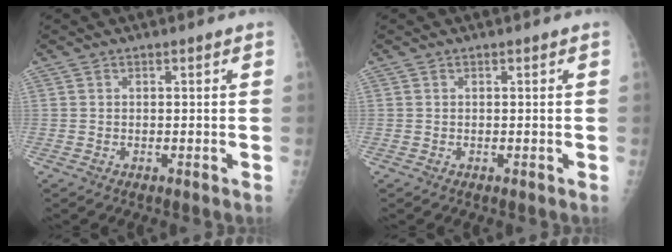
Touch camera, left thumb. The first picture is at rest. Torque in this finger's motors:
{"motor_torque": [-0.01, 0.01, -0.08, -0.05, 0.00]}